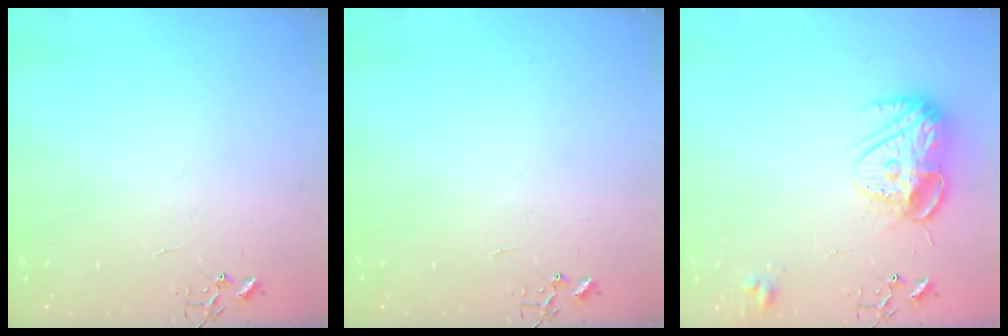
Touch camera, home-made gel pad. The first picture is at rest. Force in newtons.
{"total": 0.0}
{"total": 12.6, "press": 12.6, "slide": 1.1}